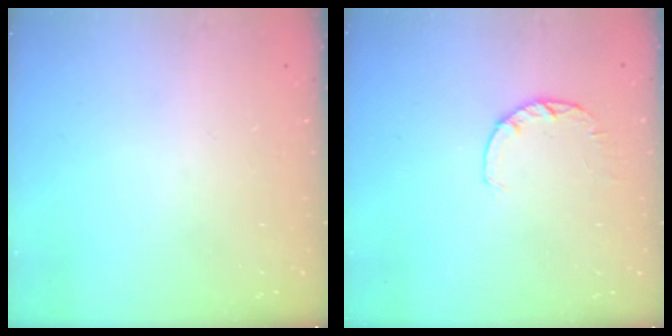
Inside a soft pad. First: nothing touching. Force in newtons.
{"total": 2.8, "press": 2.7, "slide": 0.5}